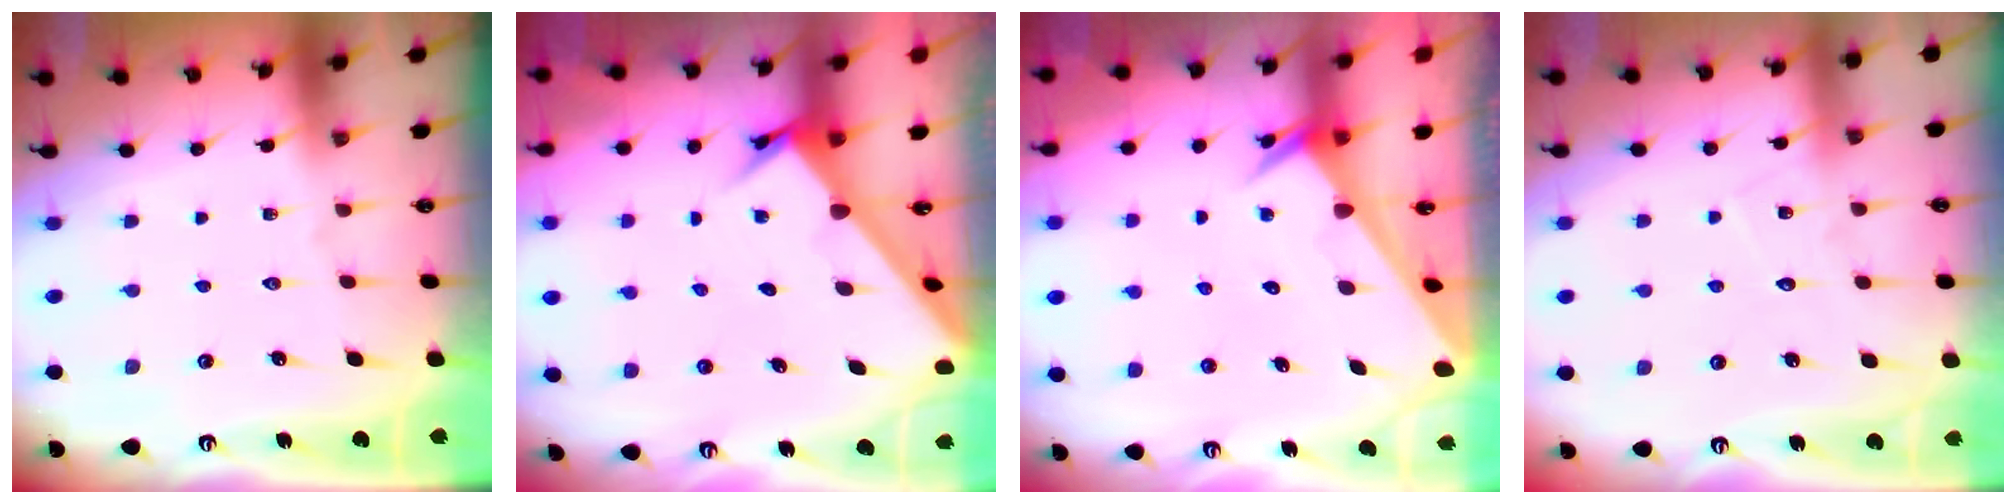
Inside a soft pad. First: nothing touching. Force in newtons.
{"total": 2.6, "press": 2.6, "slide": 0.2}
{"total": 2.4, "press": 2.4, "slide": 0.0}
{"total": 5.1, "press": 5.1, "slide": 0.6}